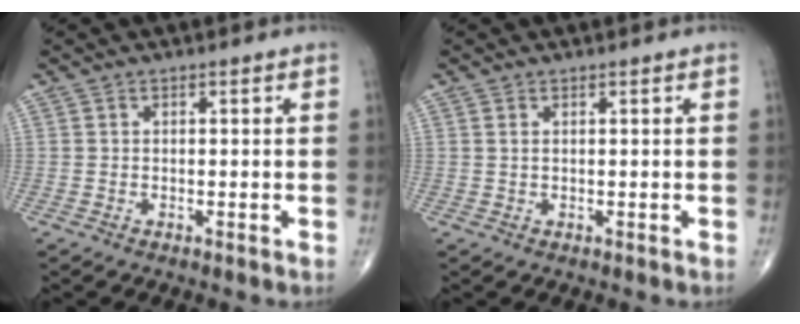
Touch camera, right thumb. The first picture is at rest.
{"total": 0.6, "force": [0.3, 0.2, 0.5], "torque": [-0.013, 0.005, 0.008]}